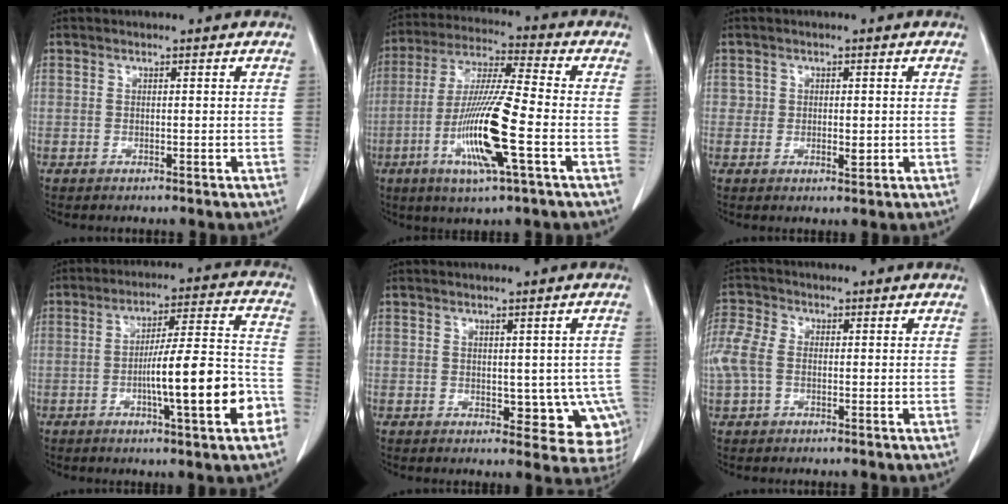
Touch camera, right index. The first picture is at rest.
{"total": 14.6, "force": [-4.5, 0.5, 13.9], "torque": [-0.280, -0.016, -0.087]}
{"total": 2.2, "force": [0.0, 1.6, 1.4], "torque": [-0.014, -0.001, 0.001]}
{"total": 14.5, "force": [-4.6, 1.0, 13.7], "torque": [-0.209, 0.012, -0.068]}
{"total": 8.0, "force": [-1.2, 4.8, 6.3], "torque": [-0.044, 0.005, -0.006]}
{"total": 8.2, "force": [-0.2, 5.7, 5.8], "torque": [-0.171, 0.027, -0.004]}